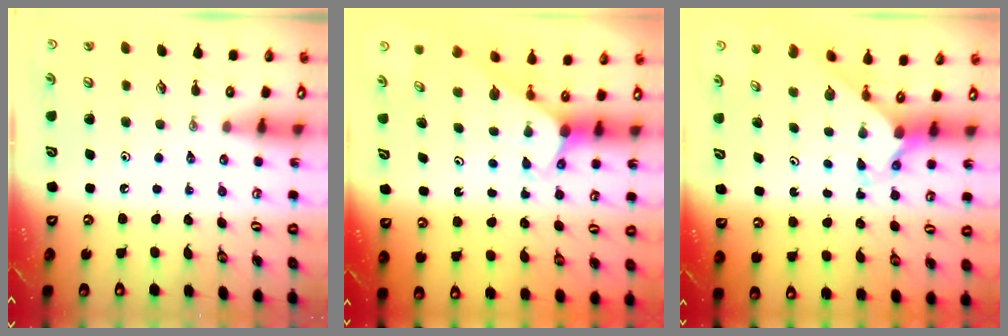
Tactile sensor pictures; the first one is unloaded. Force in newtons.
{"total": 3.1, "press": 3.1, "slide": 0.0}
{"total": 2.0, "press": 2.0, "slide": 0.2}